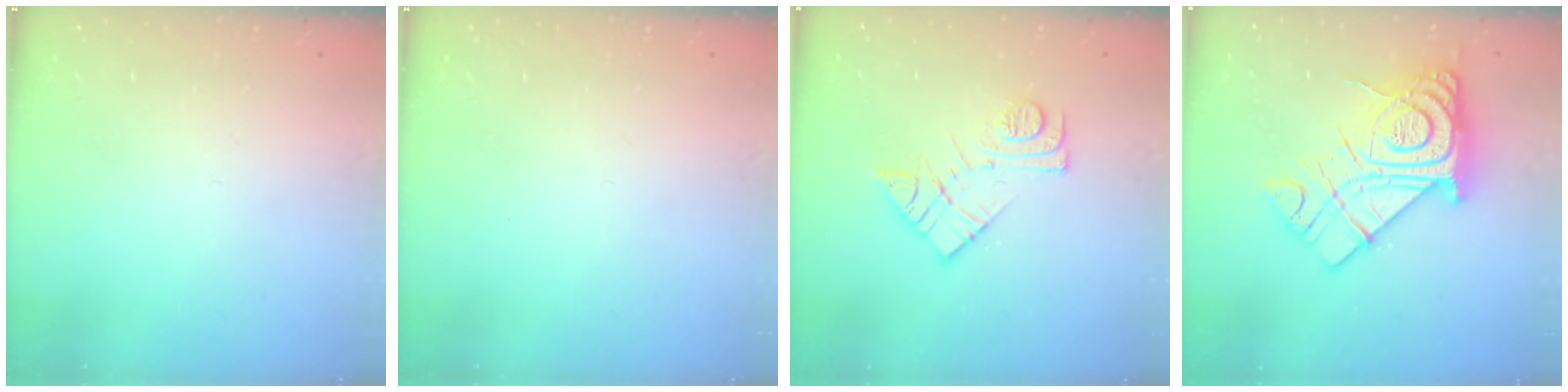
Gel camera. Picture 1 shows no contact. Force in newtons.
{"total": 0.0}
{"total": 12.2, "press": 12.1, "slide": 0.7}
{"total": 22.5, "press": 22.4, "slide": 2.1}